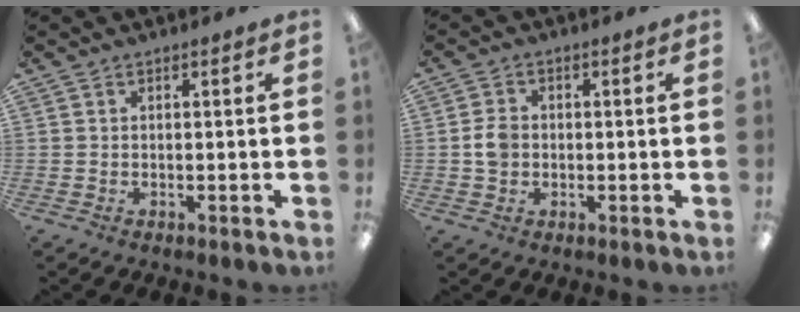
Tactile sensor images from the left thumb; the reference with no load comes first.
{"total": 4.1, "force": [-0.2, 3.3, 2.5], "torque": [-0.037, 0.006, -0.005]}